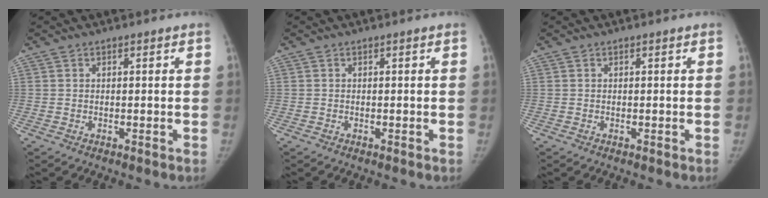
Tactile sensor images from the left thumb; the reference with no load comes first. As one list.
[{"total": 0.0}, {"total": 0.0}]